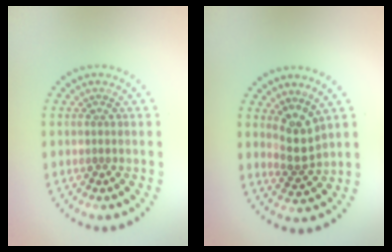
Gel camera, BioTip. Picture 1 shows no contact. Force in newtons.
{"total": 2.7, "press": 2.1, "slide": 1.7}